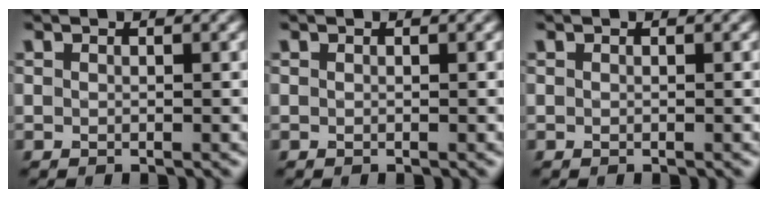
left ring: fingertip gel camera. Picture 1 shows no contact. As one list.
[{"total": 0.0}, {"total": 0.0}]